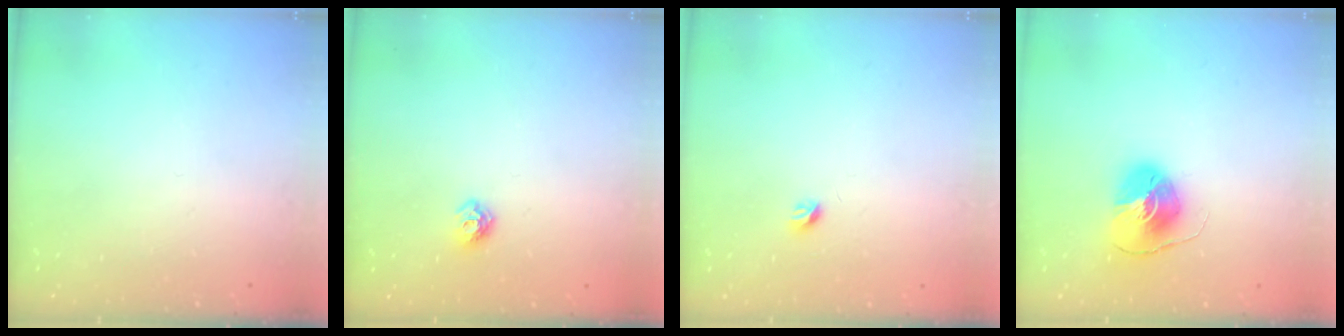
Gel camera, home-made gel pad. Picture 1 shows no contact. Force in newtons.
{"total": 6.8, "press": 6.7, "slide": 1.0}
{"total": 3.6, "press": 3.5, "slide": 0.6}
{"total": 8.1, "press": 8.1, "slide": 0.3}